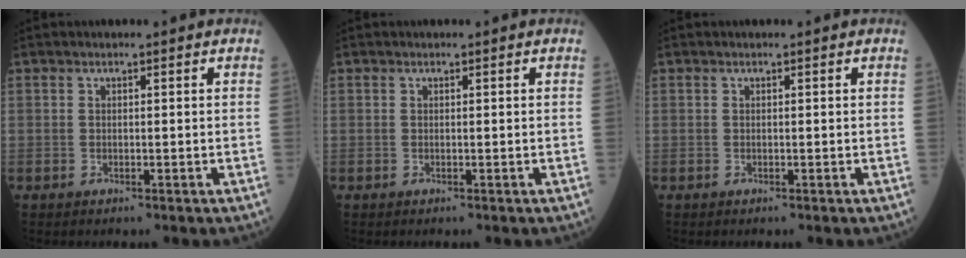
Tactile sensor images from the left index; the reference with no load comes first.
{"total": 0.0}
{"total": 0.0}